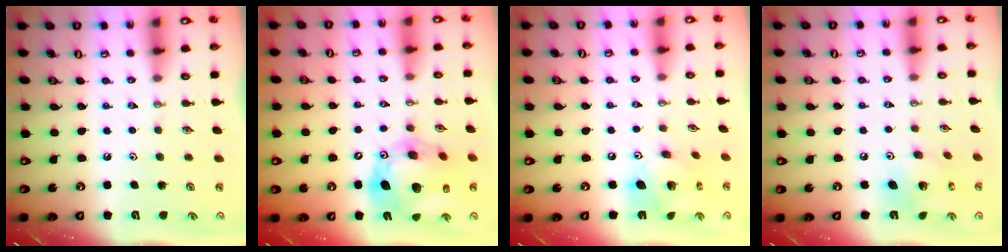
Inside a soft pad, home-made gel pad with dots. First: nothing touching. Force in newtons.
{"total": 19.4, "press": 19.2, "slide": 2.9}
{"total": 14.0, "press": 13.9, "slide": 1.1}
{"total": 10.2, "press": 10.1, "slide": 0.5}